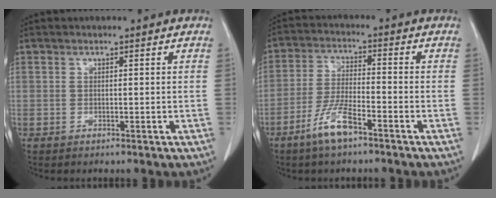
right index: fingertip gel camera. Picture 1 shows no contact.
{"total": 6.9, "force": [-4.4, 1.1, 5.1], "torque": [-0.106, -0.005, -0.084]}